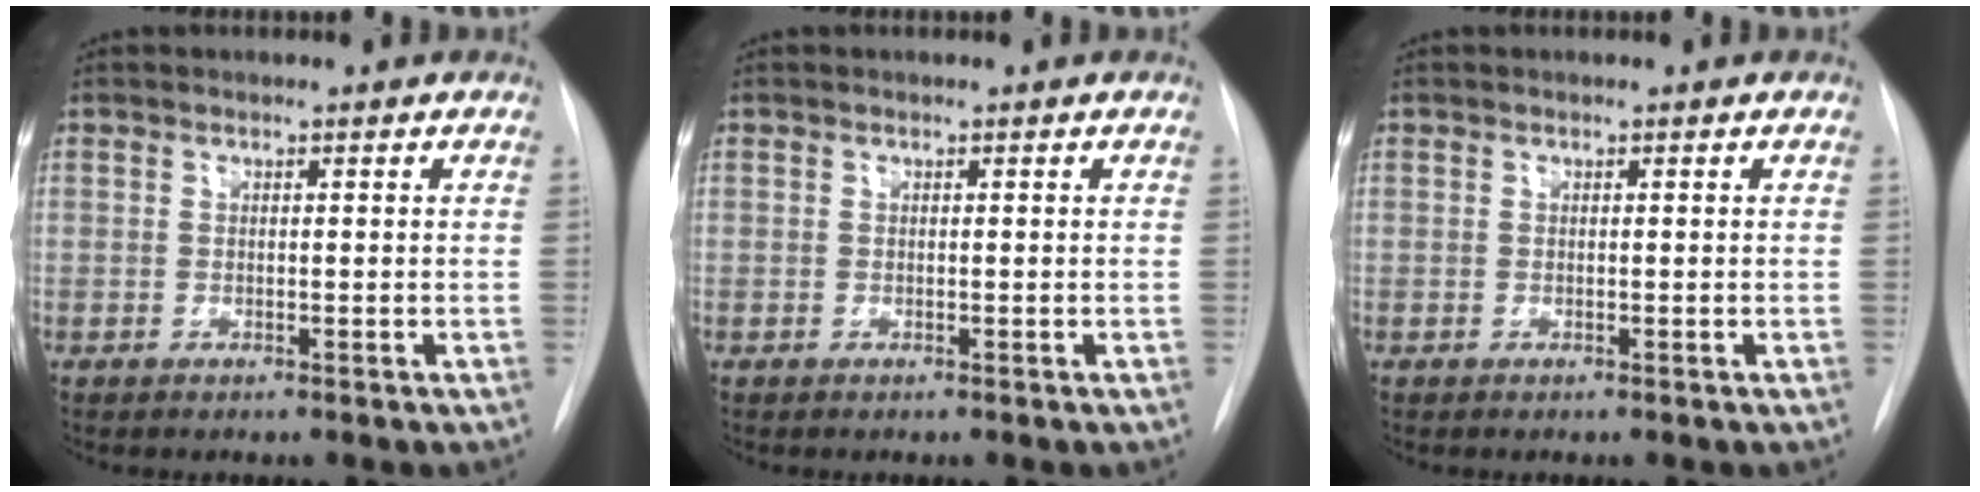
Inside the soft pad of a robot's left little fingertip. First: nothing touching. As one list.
[{"total": 0.0}, {"total": 0.0}]